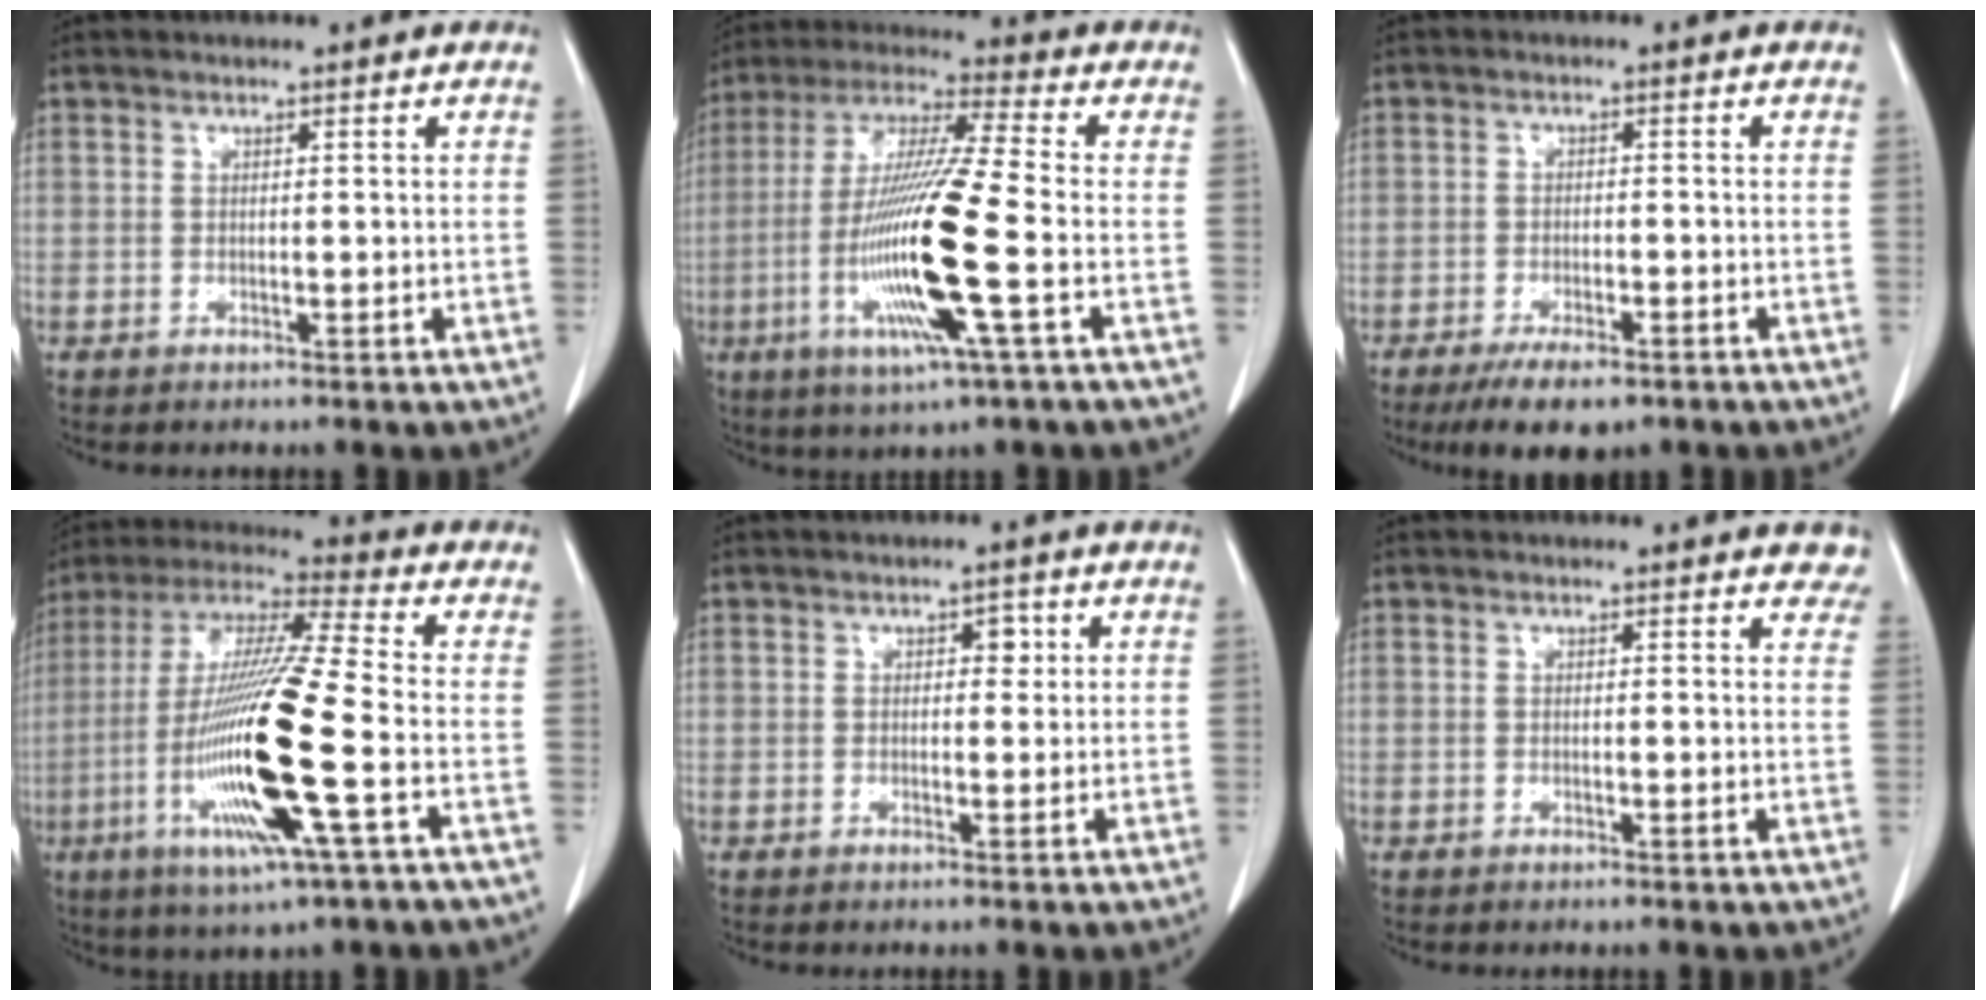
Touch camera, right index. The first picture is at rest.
{"total": 16.6, "force": [-4.3, -0.1, 16.1], "torque": [-0.333, -0.017, -0.090]}
{"total": 6.6, "force": [-4.8, 2.3, 4.0], "torque": [-0.063, -0.008, -0.076]}
{"total": 19.1, "force": [-5.1, 0.4, 18.4], "torque": [-0.388, -0.021, -0.104]}
{"total": 1.7, "force": [0.5, 1.1, 1.2], "torque": [-0.012, 0.005, 0.005]}
{"total": 4.7, "force": [4.2, 1.5, 1.4], "torque": [0.004, -0.009, 0.023]}